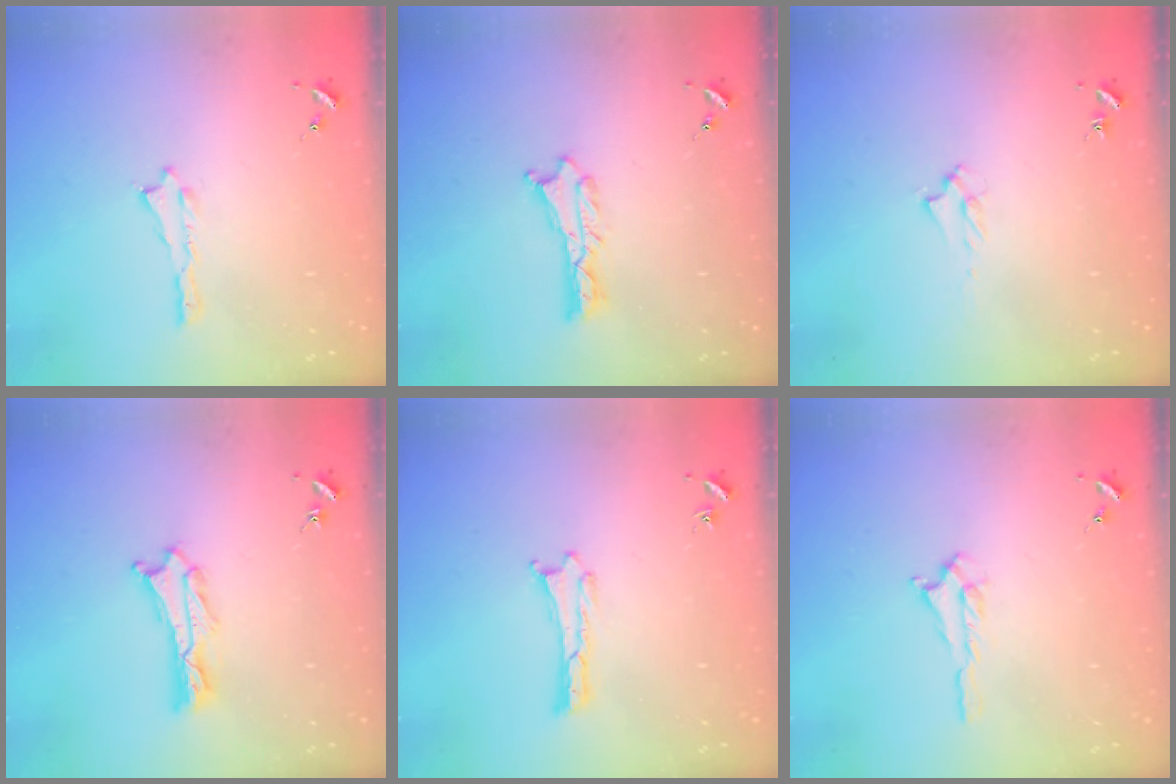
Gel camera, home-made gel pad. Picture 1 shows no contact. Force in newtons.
{"total": 0.7, "press": 0.7, "slide": 0.1}
{"total": 1.7, "press": 1.6, "slide": 0.3}
{"total": 1.2, "press": 1.2, "slide": 0.2}
{"total": 0.0}
{"total": 0.7, "press": 0.7, "slide": 0.2}